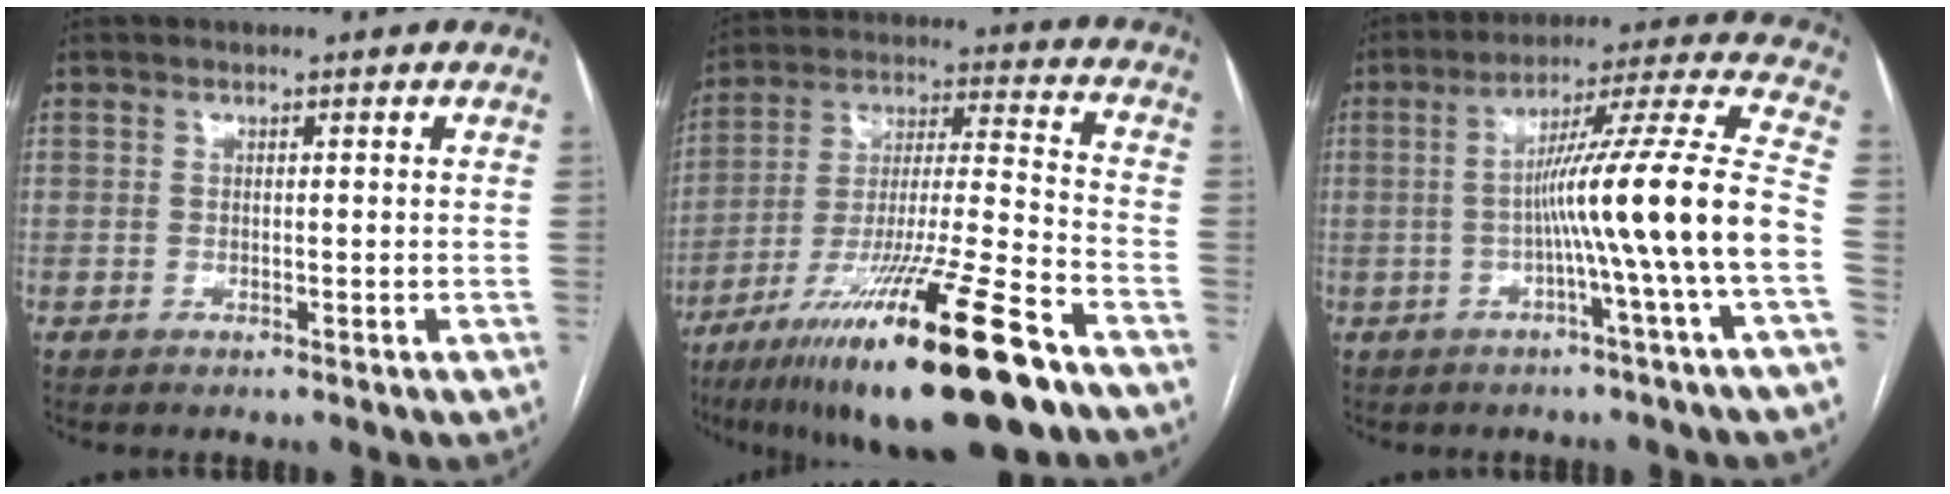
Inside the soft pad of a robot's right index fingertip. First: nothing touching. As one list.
[{"total": 24.4, "force": [-15.3, 1.4, 19.0], "torque": [-0.299, -0.040, -0.262]}, {"total": 15.3, "force": [-3.4, -2.5, 14.7], "torque": [-0.223, 0.011, -0.062]}]